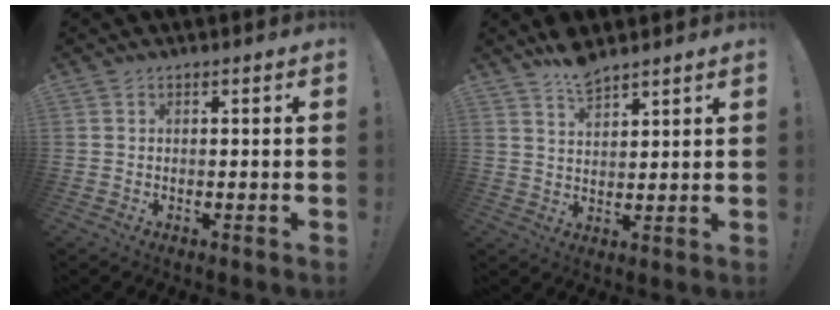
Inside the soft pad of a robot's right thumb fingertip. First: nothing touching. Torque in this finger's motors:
{"motor_torque": [-0.80, 0.54, -0.20, 0.58, 0.02]}